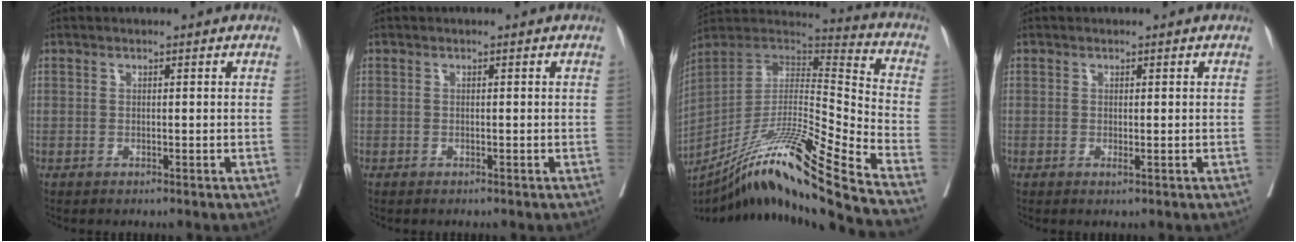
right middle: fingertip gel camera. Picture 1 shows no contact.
{"total": 0.0}
{"total": 25.4, "force": [-18.4, -1.3, 17.4], "torque": [-0.282, -0.012, -0.330]}
{"total": 0.6, "force": [0.2, 0.0, 0.6], "torque": [-0.011, -0.001, 0.004]}